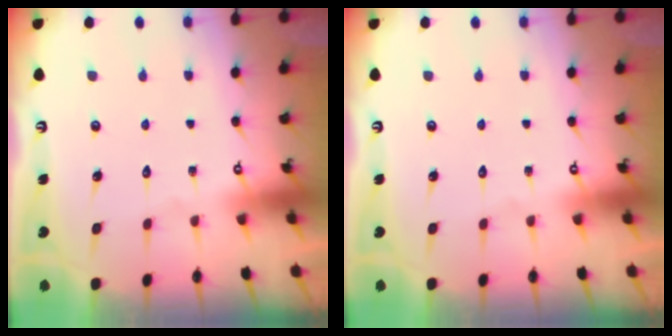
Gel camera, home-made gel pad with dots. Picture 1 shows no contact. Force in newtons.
{"total": 0.0}